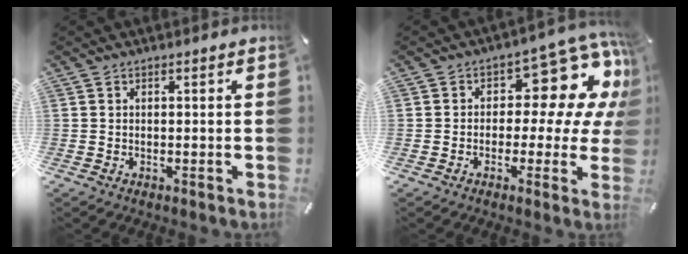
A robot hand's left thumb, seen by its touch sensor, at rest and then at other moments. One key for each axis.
{"total": 13.3, "fx": 5.5, "fy": 7.4, "fz": 9.6, "tx": -0.114, "ty": -0.052, "tz": 0.088}